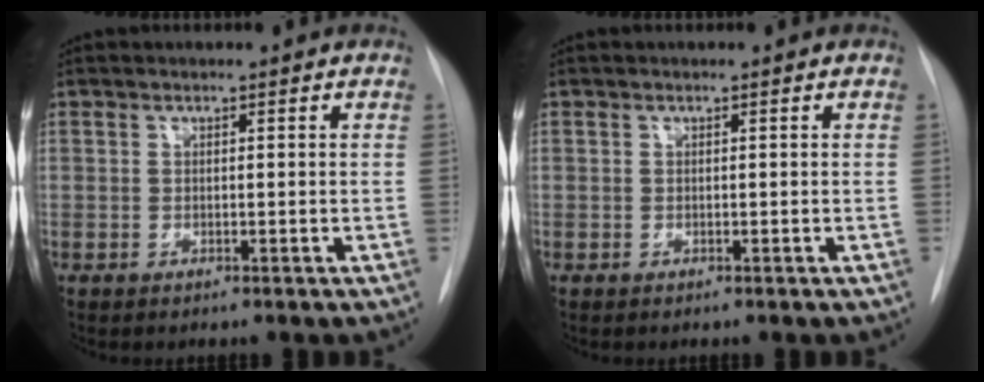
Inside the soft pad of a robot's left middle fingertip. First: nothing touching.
{"total": 0.0}